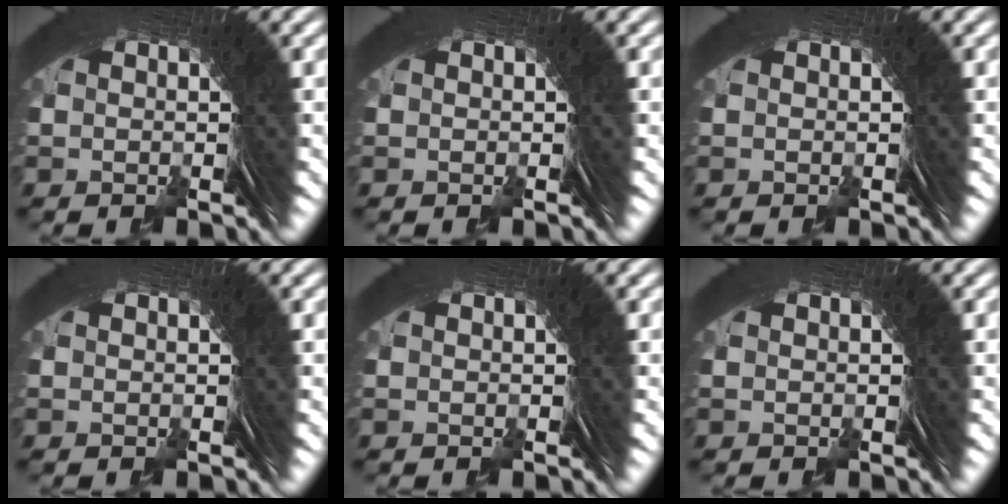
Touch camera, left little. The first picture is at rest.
{"total": 0.0}
{"total": 0.0}
{"total": 0.0}
{"total": 0.0}
{"total": 0.0}